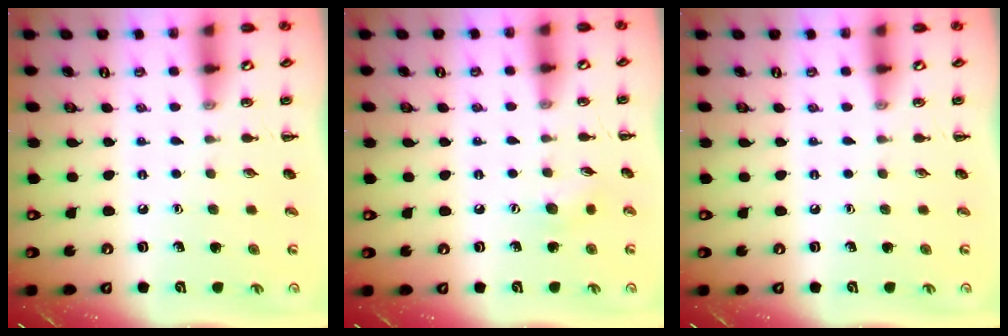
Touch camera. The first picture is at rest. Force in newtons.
{"total": 4.7, "press": 4.5, "slide": 1.2}
{"total": 0.0}